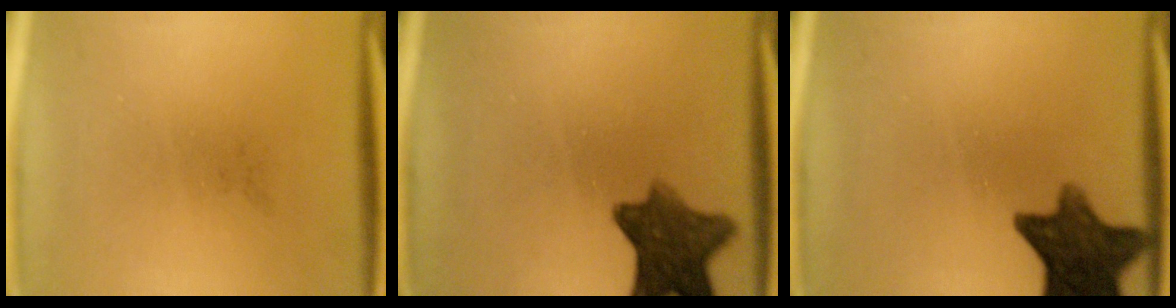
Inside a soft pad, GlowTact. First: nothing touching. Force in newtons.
{"total": 9.2}
{"total": 11.9}